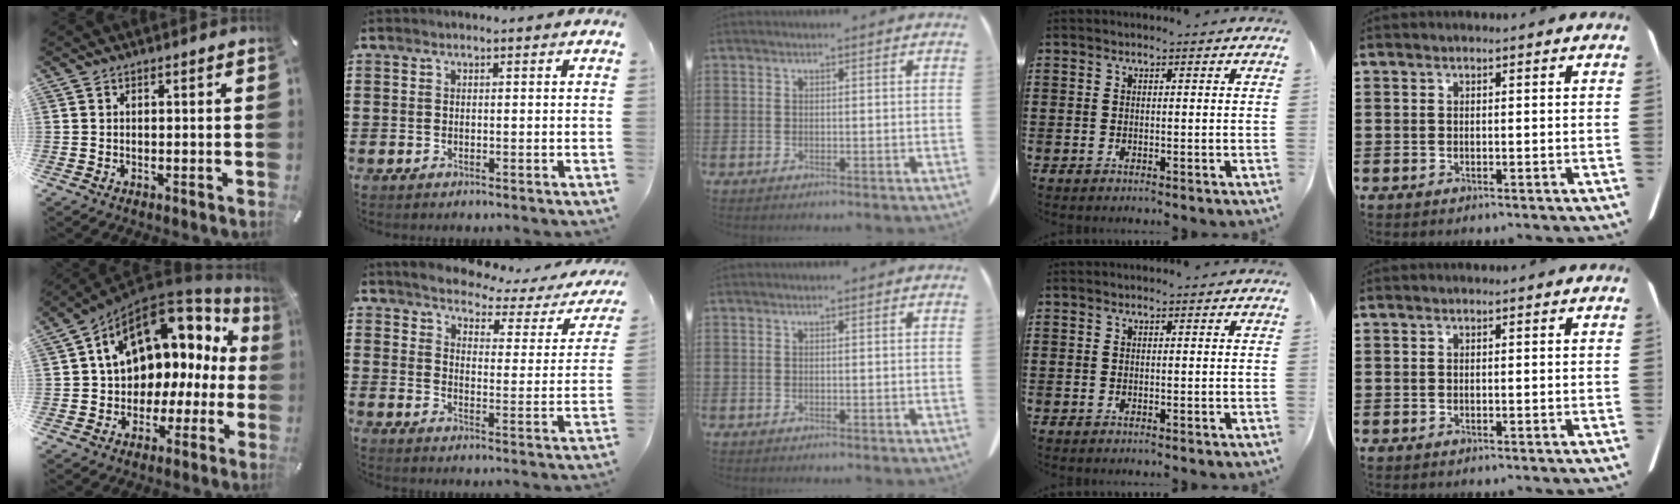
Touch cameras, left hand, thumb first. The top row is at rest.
{"thumb": {"total": 13.0, "force": [6.6, 8.9, 6.8], "torque": [-0.110, -0.053, 0.115]}, "index": {"total": 3.0, "force": [2.8, 0.3, 0.7], "torque": [-0.037, -0.027, 0.040]}}